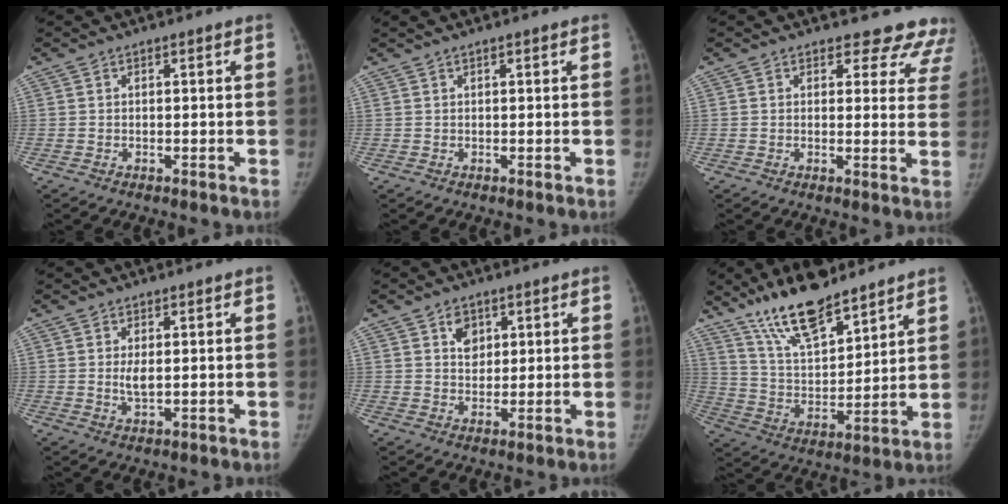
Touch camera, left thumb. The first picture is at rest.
{"total": 0.8, "force": [0.6, 0.1, 0.5], "torque": [-0.010, 0.011, 0.012]}
{"total": 11.2, "force": [10.2, 4.6, 1.1], "torque": [0.046, -0.060, 0.082]}
{"total": 2.6, "force": [0.3, 1.3, 2.3], "torque": [-0.034, -0.006, 0.008]}
{"total": 4.4, "force": [2.0, 3.3, 2.0], "torque": [-0.009, -0.012, 0.034]}
{"total": 16.7, "force": [12.6, 5.6, 9.5], "torque": [-0.132, -0.066, 0.231]}